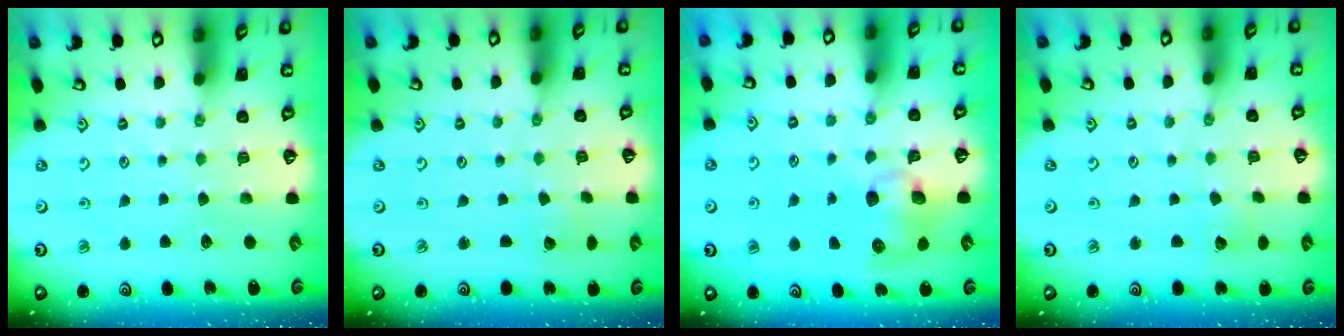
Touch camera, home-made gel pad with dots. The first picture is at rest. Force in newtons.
{"total": 2.4, "press": 2.4, "slide": 0.2}
{"total": 8.2, "press": 8.1, "slide": 1.3}
{"total": 4.3, "press": 4.3, "slide": 0.4}